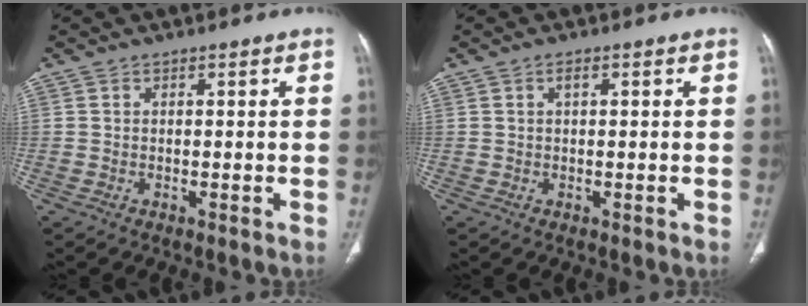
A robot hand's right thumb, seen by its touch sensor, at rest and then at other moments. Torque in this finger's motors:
{"motor_torque": [-0.05, -0.19, 0.41, 0.12, 0.02]}